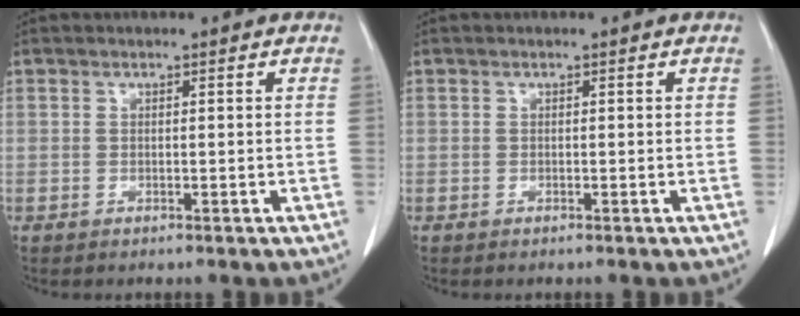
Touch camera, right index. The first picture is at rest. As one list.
[{"total": 0.0}]